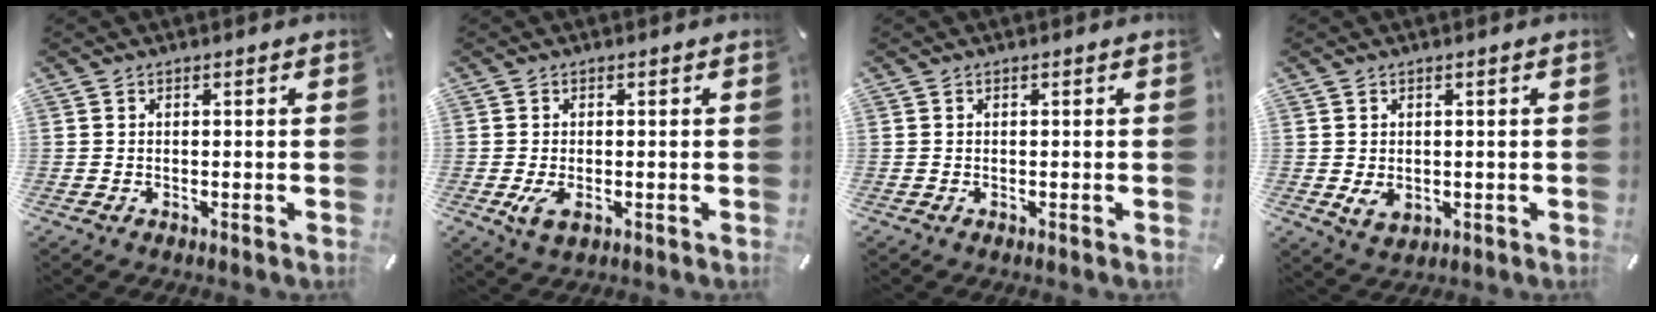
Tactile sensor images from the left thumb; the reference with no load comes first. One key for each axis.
{"total": 3.8, "fx": -0.7, "fy": 2.1, "fz": 3.1, "tx": -0.072, "ty": -0.010, "tz": -0.018}
{"total": 0.0}
{"total": 3.1, "fx": 0.2, "fy": 2.6, "fz": 1.7, "tx": -0.021, "ty": -0.006, "tz": 0.002}